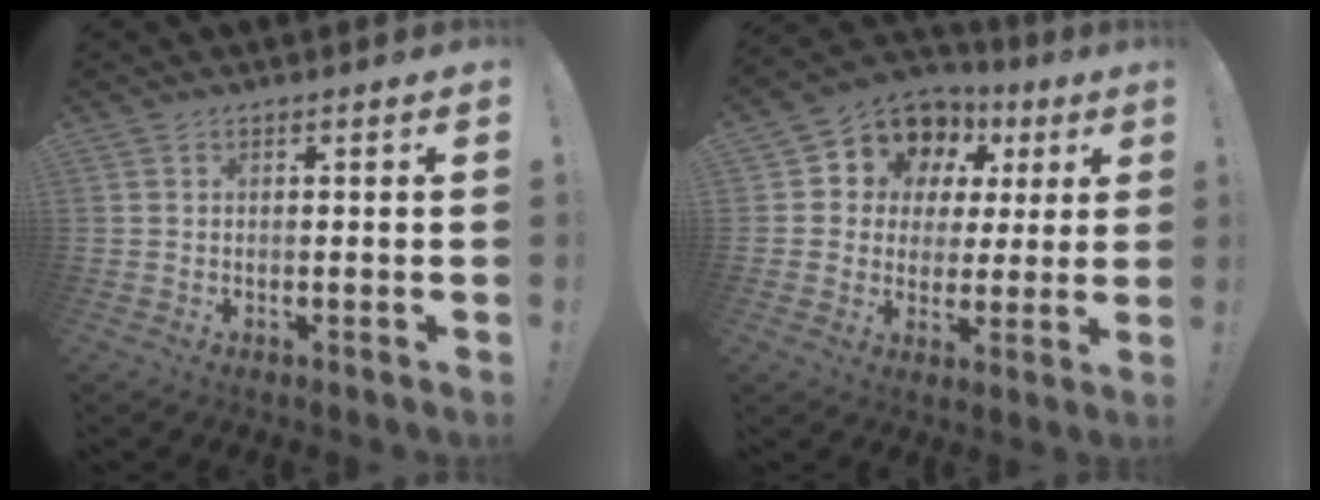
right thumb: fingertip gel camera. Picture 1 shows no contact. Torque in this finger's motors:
{"motor_torque": [-0.10, 0.49, 0.28, -0.21, 0.01]}